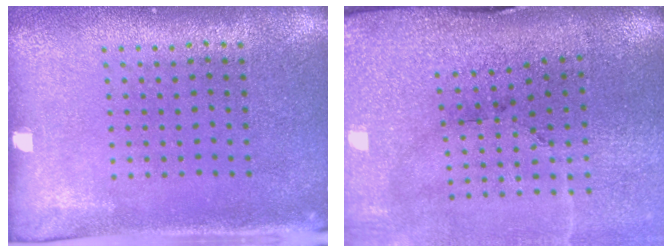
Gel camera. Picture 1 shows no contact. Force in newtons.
{"total": 3.6, "press": 3.3, "slide": 1.5}